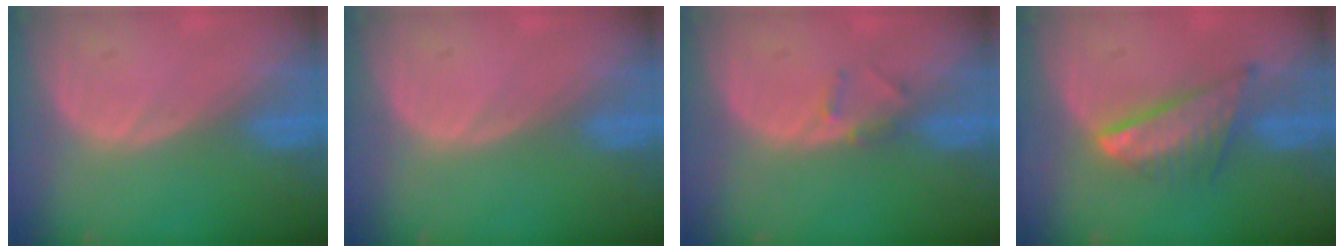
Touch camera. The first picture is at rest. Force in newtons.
{"total": 0.0}
{"total": 1.8, "press": 1.5, "slide": 0.9}
{"total": 7.6, "press": 6.5, "slide": 4.0}